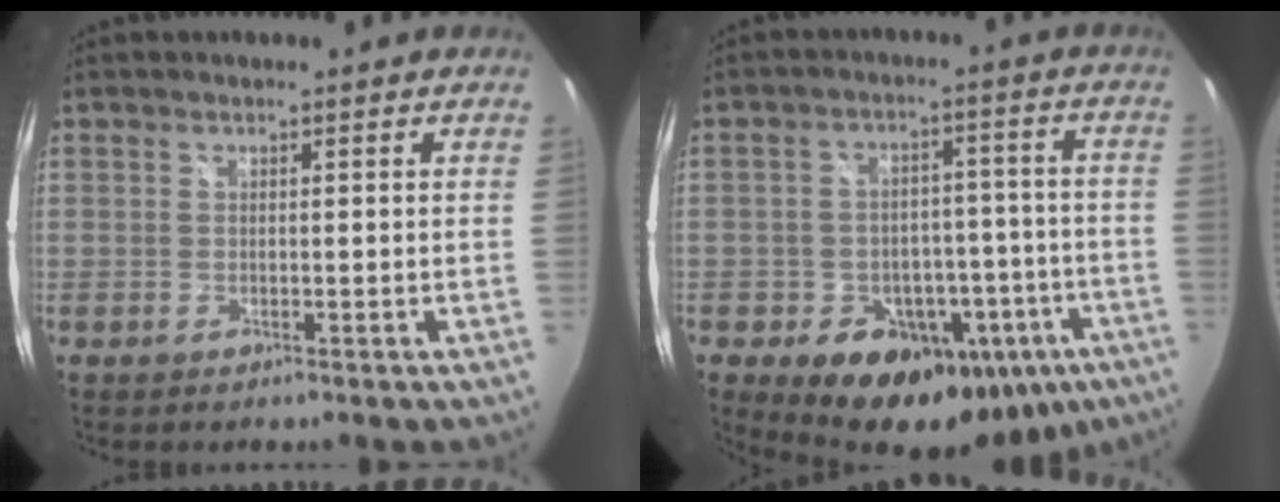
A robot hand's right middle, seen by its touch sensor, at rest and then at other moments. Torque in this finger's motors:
{"motor_torque": [0.10, -0.16, 0.24, 0.05]}